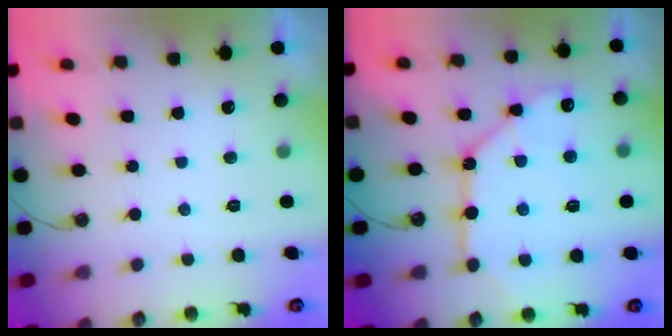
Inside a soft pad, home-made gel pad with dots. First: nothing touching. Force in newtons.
{"total": 11.5, "press": 11.5, "slide": 1.0}